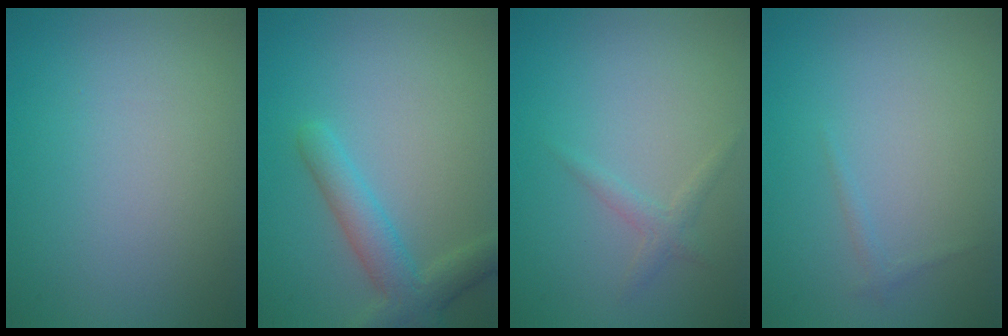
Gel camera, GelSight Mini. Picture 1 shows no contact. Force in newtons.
{"total": 3.8, "press": 3.8, "slide": 0.3}
{"total": 1.3, "press": 1.3, "slide": 0.0}
{"total": 0.6, "press": 0.6, "slide": 0.0}